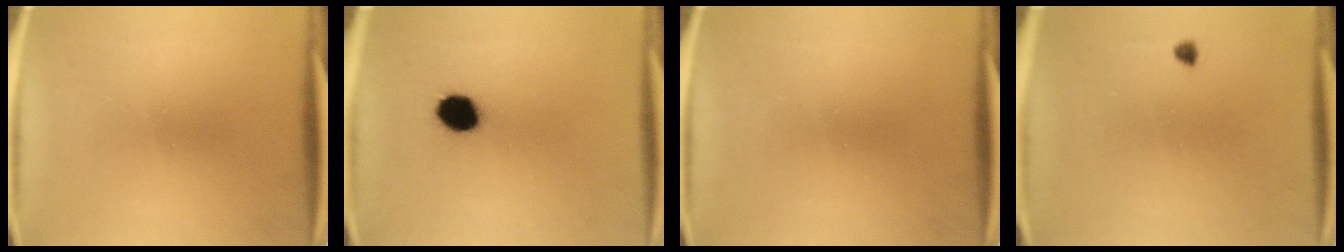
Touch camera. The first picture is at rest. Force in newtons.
{"total": 7.2}
{"total": 0.0}
{"total": 1.0}